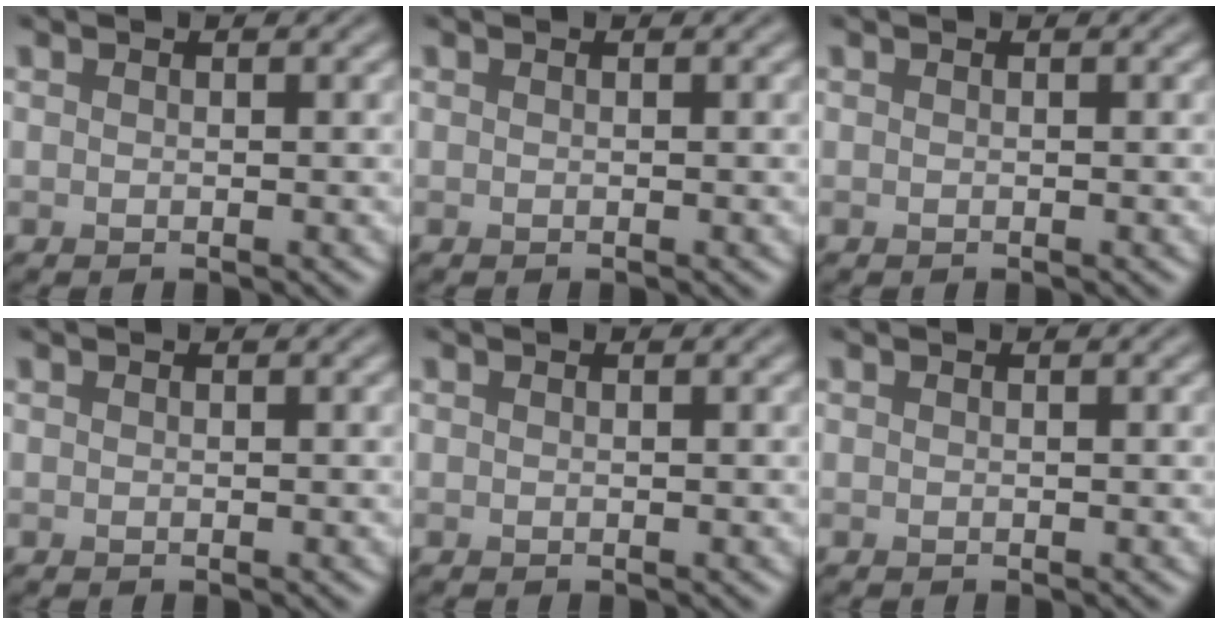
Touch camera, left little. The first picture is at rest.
{"total": 0.0}
{"total": 0.0}
{"total": 0.0}
{"total": 0.0}
{"total": 0.0}